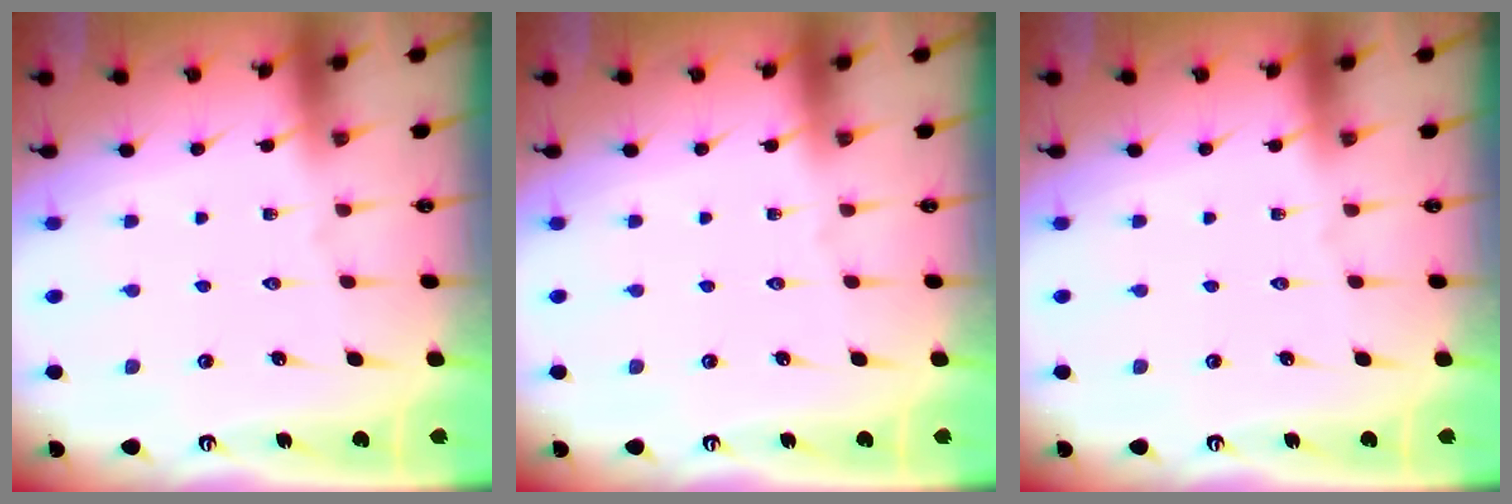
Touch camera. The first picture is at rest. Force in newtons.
{"total": 0.0}
{"total": 0.0}